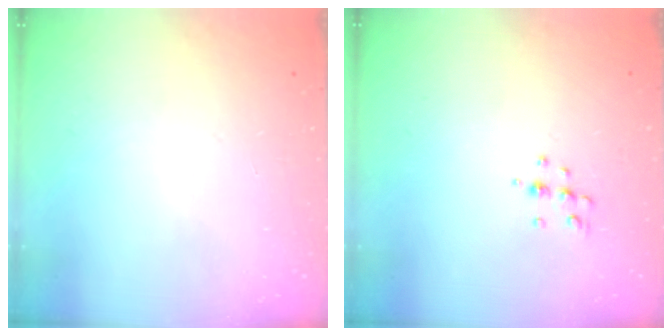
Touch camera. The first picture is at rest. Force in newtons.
{"total": 5.7, "press": 5.6, "slide": 1.0}